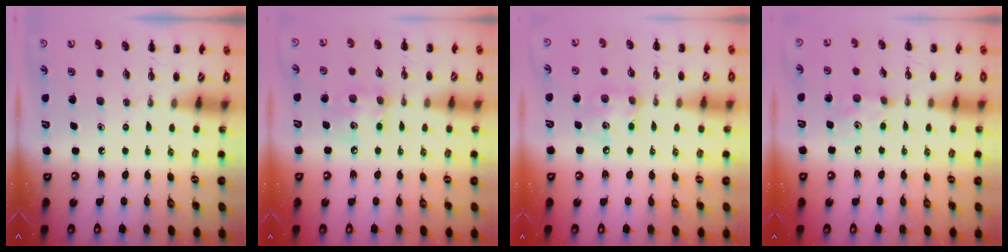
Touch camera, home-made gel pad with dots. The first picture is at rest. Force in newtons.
{"total": 7.0, "press": 6.9, "slide": 0.6}
{"total": 7.0, "press": 6.9, "slide": 0.6}
{"total": 3.7, "press": 3.6, "slide": 0.8}